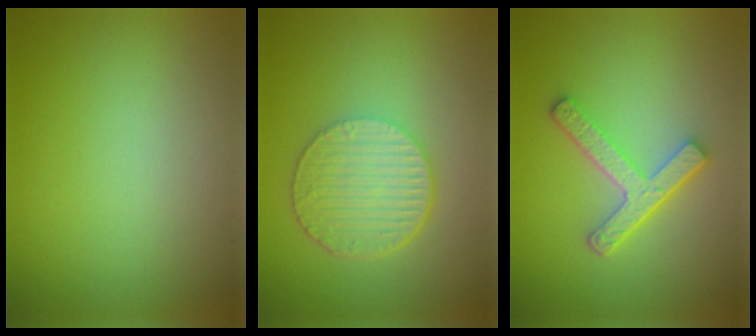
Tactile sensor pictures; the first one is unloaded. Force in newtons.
{"total": 6.0, "press": 4.1, "slide": 4.4}
{"total": 4.4, "press": 3.4, "slide": 2.9}